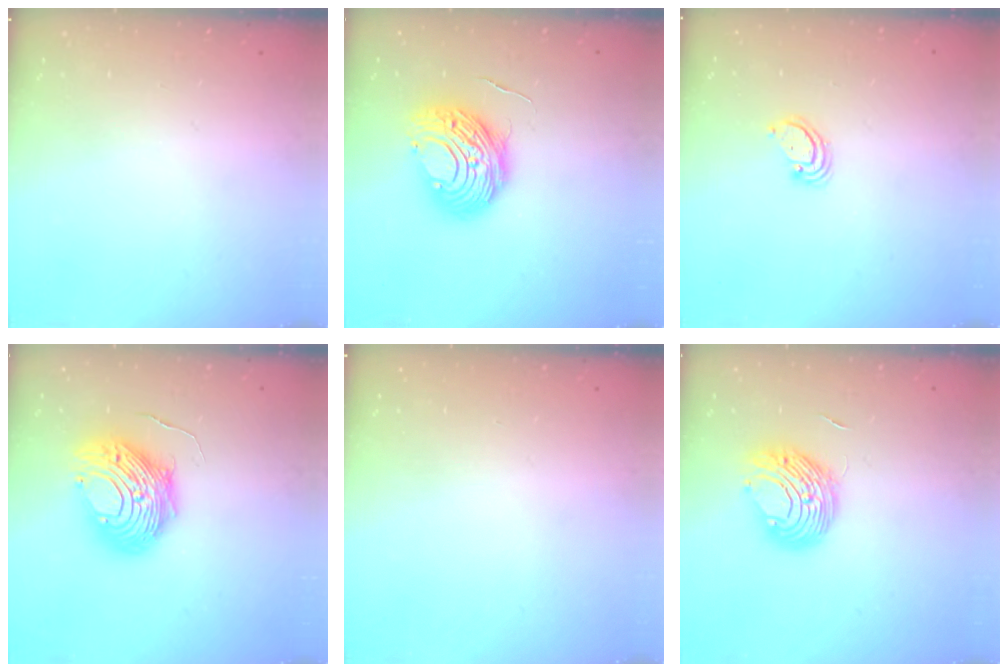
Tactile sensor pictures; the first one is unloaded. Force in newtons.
{"total": 12.0, "press": 12.0, "slide": 0.9}
{"total": 2.6, "press": 2.6, "slide": 0.2}
{"total": 13.5, "press": 13.4, "slide": 1.4}
{"total": 0.0}
{"total": 9.4, "press": 9.3, "slide": 1.0}